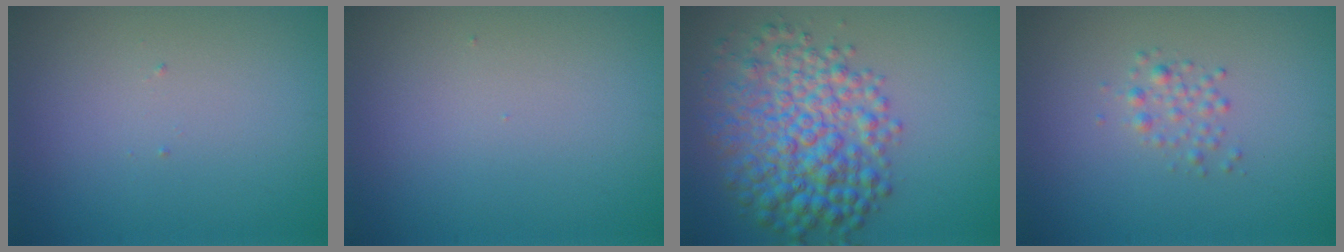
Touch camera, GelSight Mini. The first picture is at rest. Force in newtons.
{"total": 0.0}
{"total": 7.6, "press": 7.6, "slide": 0.1}
{"total": 1.3, "press": 1.3, "slide": 0.0}